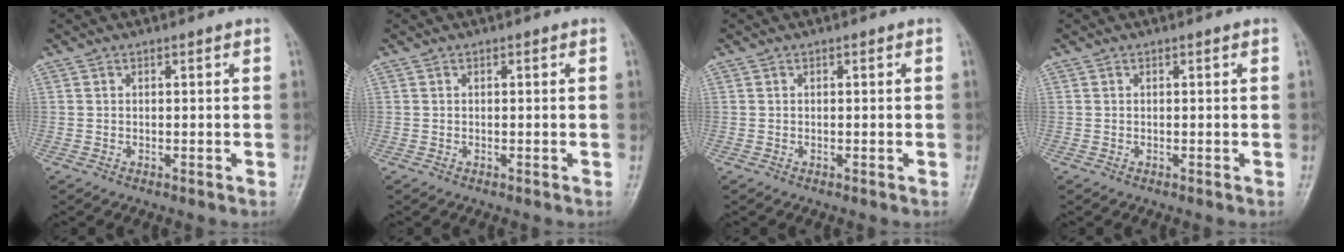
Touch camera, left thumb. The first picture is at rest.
{"total": 0.0}
{"total": 0.0}
{"total": 0.0}